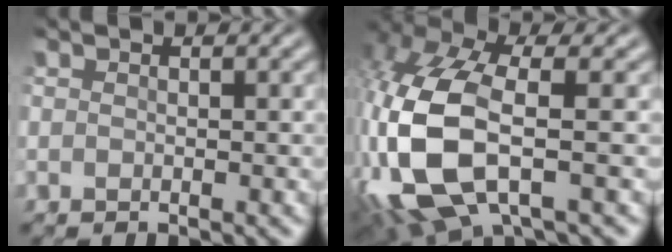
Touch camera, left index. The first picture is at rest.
{"total": 10.9, "force": [-1.3, 5.2, 9.5], "torque": [-0.241, -0.001, -0.031]}